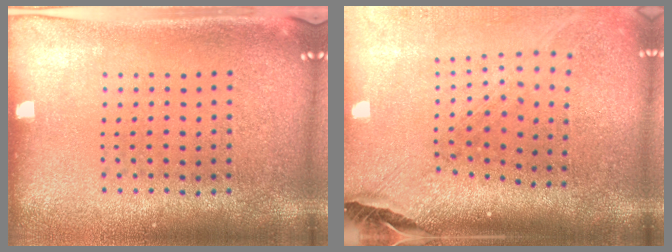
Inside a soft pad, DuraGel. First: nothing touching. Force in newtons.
{"total": 2.2, "press": 1.8, "slide": 1.4}